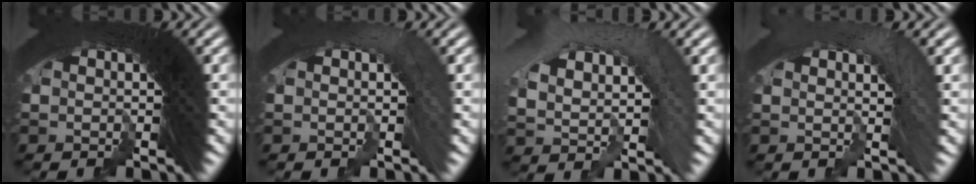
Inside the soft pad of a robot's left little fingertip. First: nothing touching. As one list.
[{"total": 1.1, "force": [-1.0, 0.0, -0.5], "torque": [0.012, 0.000, -0.013]}, {"total": 5.1, "force": [-2.4, 4.3, 1.5], "torque": [-0.037, -0.006, -0.039]}, {"total": 2.0, "force": [-1.9, 0.0, -0.5], "torque": [0.020, 0.000, -0.030]}]